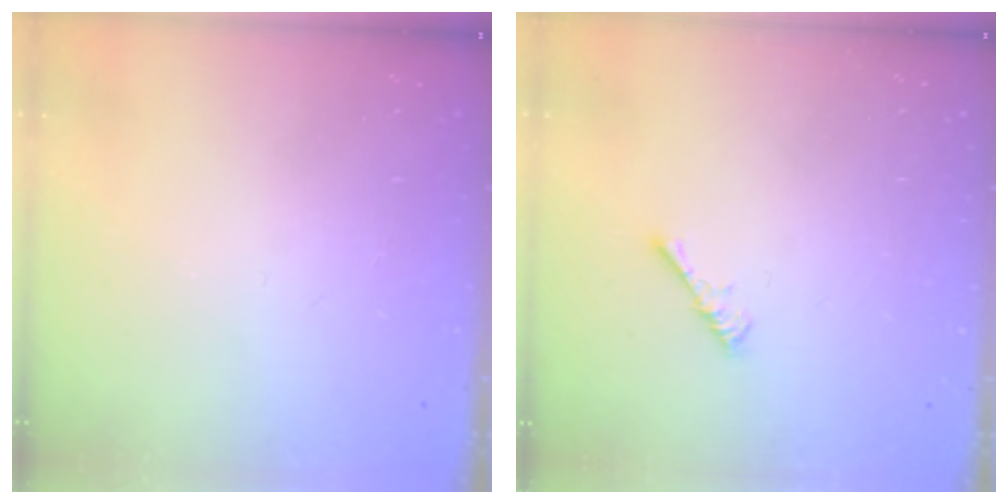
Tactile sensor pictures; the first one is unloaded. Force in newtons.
{"total": 0.8, "press": 0.8, "slide": 0.3}